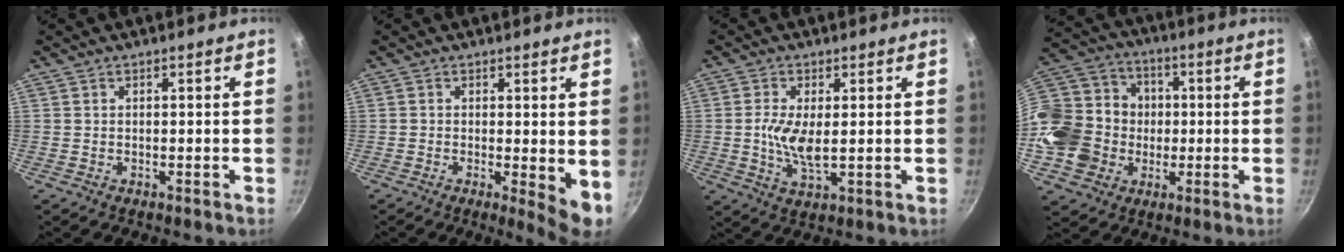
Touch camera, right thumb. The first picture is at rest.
{"total": 5.8, "force": [0.0, 1.7, 5.5], "torque": [-0.073, -0.014, 0.001]}
{"total": 5.8, "force": [0.1, 2.5, 5.2], "torque": [-0.103, -0.008, 0.003]}
{"total": 19.4, "force": [-2.3, 17.2, 8.7], "torque": [-0.158, 0.037, -0.034]}